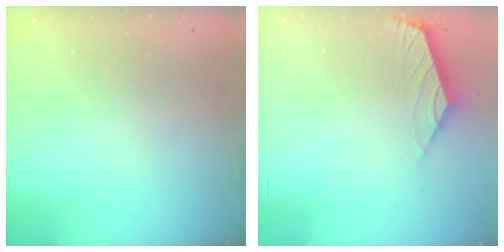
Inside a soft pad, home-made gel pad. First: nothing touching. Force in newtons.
{"total": 2.6, "press": 2.6, "slide": 0.7}